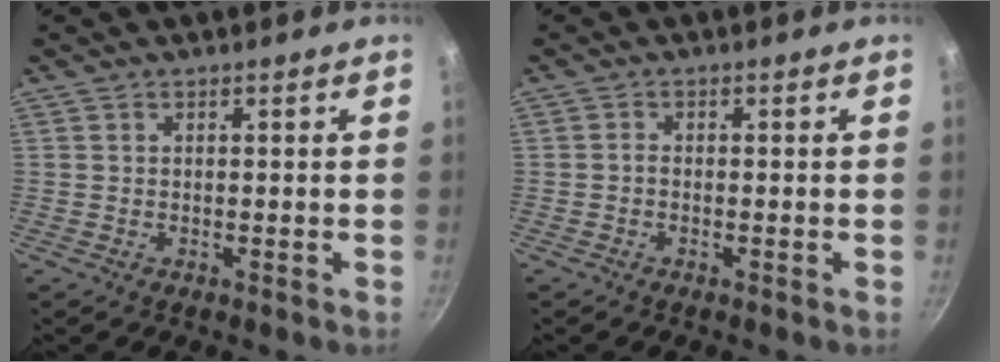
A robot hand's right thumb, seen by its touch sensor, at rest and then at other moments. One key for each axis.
{"total": 0.9, "fx": -0.5, "fy": 0.4, "fz": 0.6, "tx": -0.019, "ty": 0.007, "tz": -0.014}